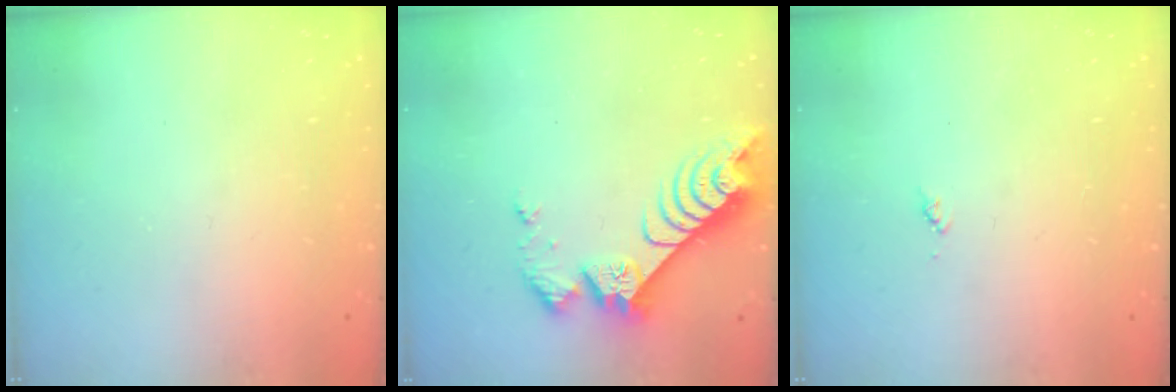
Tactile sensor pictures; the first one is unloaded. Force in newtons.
{"total": 8.8, "press": 8.8, "slide": 0.8}
{"total": 3.4, "press": 3.4, "slide": 0.5}